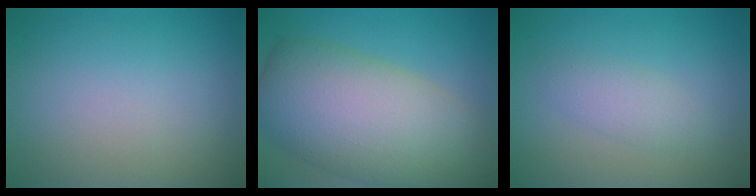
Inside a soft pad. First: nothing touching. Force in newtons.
{"total": 12.4, "press": 12.3, "slide": 0.8}
{"total": 2.0, "press": 2.0, "slide": 0.1}